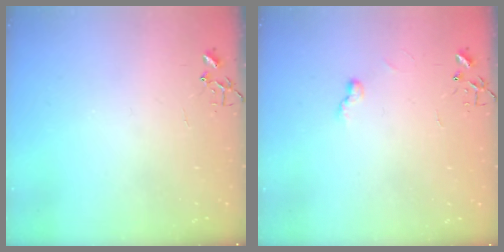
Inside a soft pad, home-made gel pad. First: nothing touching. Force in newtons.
{"total": 5.1, "press": 5.1, "slide": 0.5}